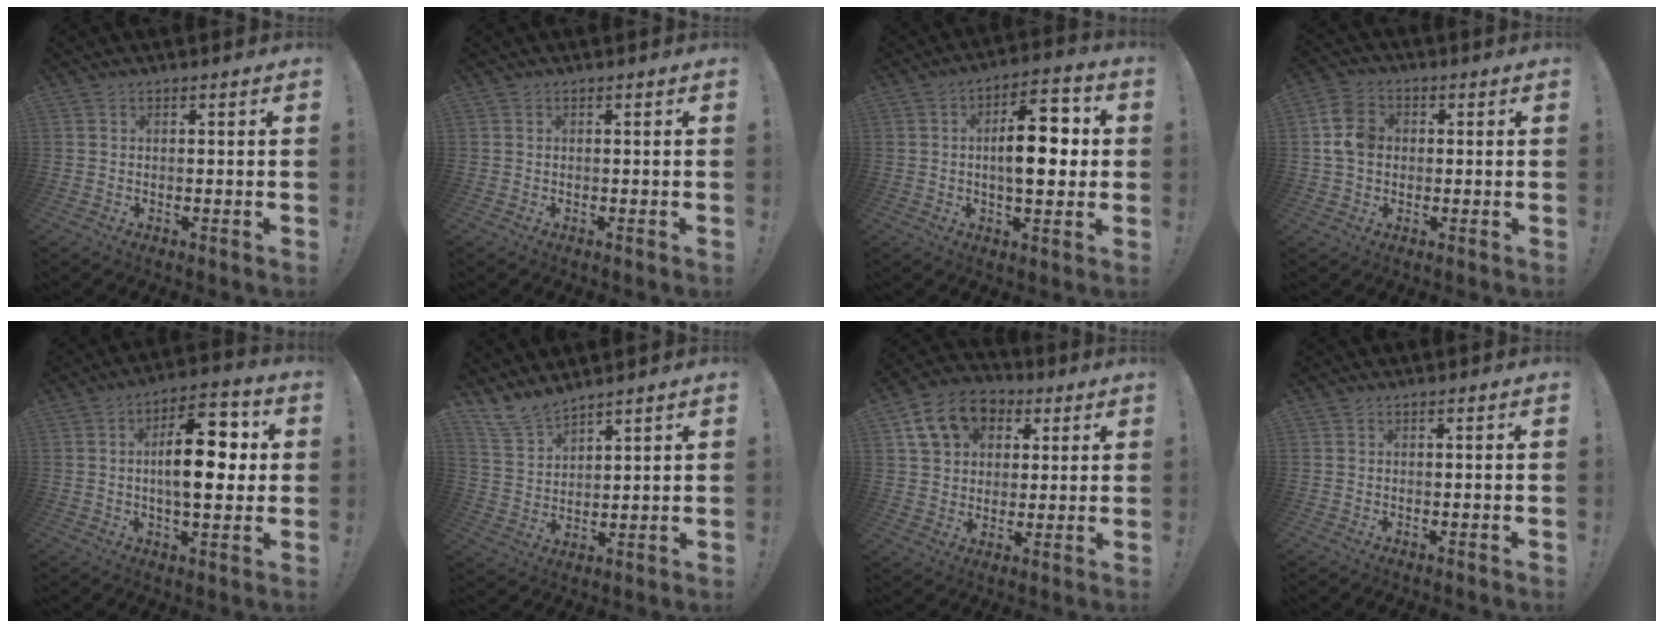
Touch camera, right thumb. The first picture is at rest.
{"total": 0.0}
{"total": 13.8, "force": [0.7, 6.3, 12.3], "torque": [-0.175, 0.005, 0.006]}
{"total": 8.9, "force": [0.8, 6.9, 5.5], "torque": [-0.110, 0.011, 0.019]}
{"total": 16.3, "force": [1.3, 7.6, 14.4], "torque": [-0.212, 0.008, 0.017]}
{"total": 8.4, "force": [7.7, 2.7, 2.0], "torque": [-0.058, -0.051, 0.152]}
{"total": 14.1, "force": [5.8, 11.0, 6.7], "torque": [-0.096, -0.018, 0.116]}
{"total": 0.0}